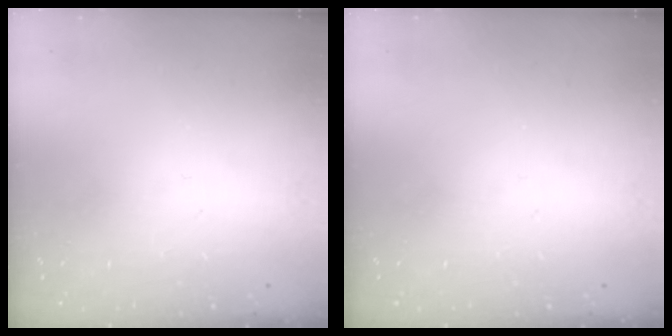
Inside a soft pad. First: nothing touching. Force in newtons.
{"total": 0.0}